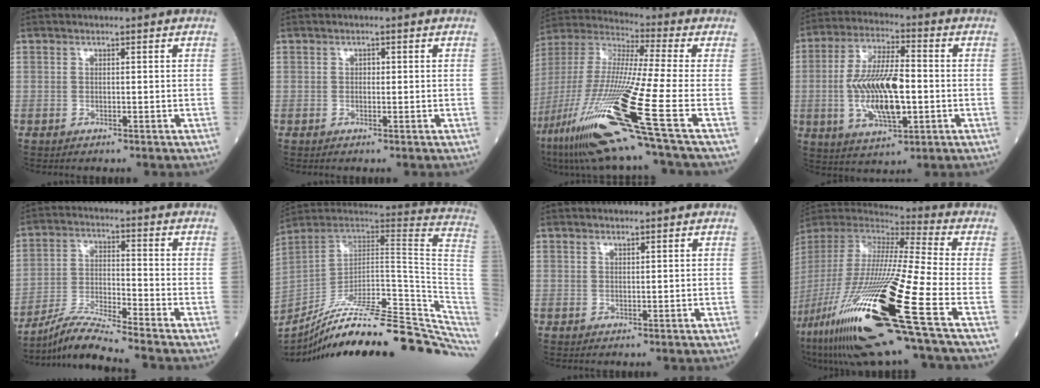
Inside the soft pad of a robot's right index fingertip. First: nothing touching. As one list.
[{"total": 0.6, "force": [0.1, 0.4, 0.4], "torque": [-0.008, 0.002, 0.002]}, {"total": 25.0, "force": [-12.6, -0.7, 21.5], "torque": [-0.453, -0.058, -0.236]}, {"total": 13.2, "force": [-1.6, 4.0, 12.5], "torque": [-0.247, 0.002, -0.024]}, {"total": 8.2, "force": [-7.4, -1.9, 3.0], "torque": [-0.068, -0.017, -0.138]}, {"total": 31.0, "force": [-25.2, 3.5, 17.7], "torque": [-0.151, -0.003, -0.360]}, {"total": 0.6, "force": [0.5, 0.1, 0.2], "torque": [-0.008, -0.001, 0.012]}, {"total": 34.2, "force": [-15.9, 2.7, 30.2], "torque": [-0.636, -0.073, -0.305]}]